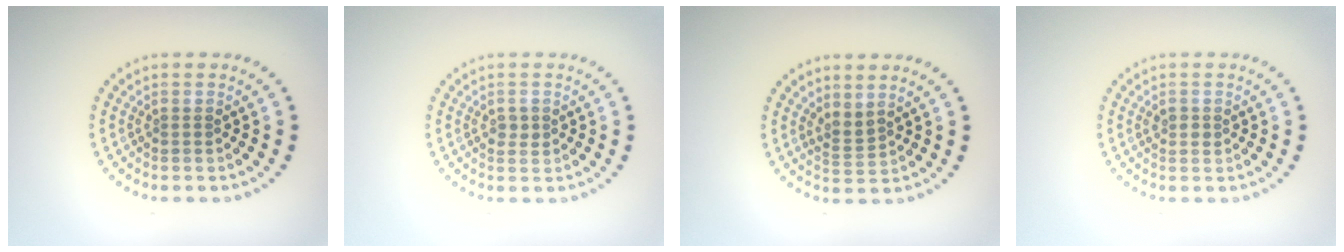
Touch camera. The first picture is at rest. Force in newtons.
{"total": 1.3, "press": 1.3, "slide": 0.2}
{"total": 1.8, "press": 1.4, "slide": 1.2}
{"total": 1.0, "press": 1.0, "slide": 0.2}